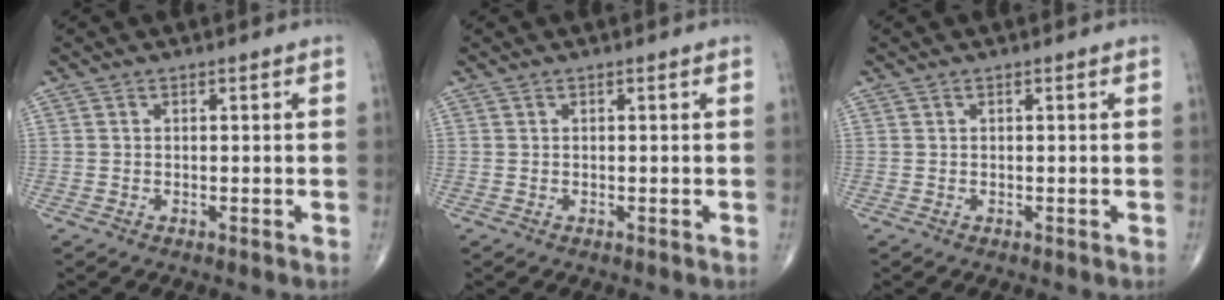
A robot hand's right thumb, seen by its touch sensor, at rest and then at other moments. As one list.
[{"total": 0.0}, {"total": 0.0}]